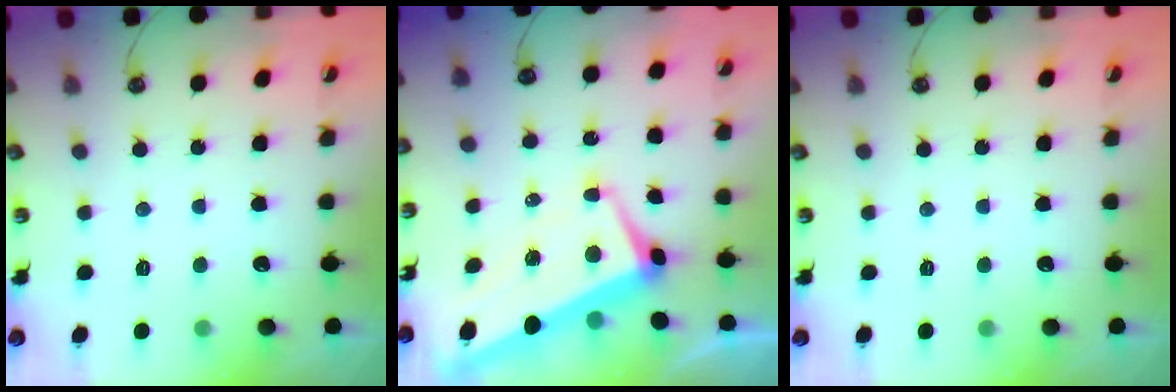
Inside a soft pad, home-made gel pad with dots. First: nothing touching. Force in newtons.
{"total": 1.6, "press": 1.0, "slide": 1.3}
{"total": 0.0}